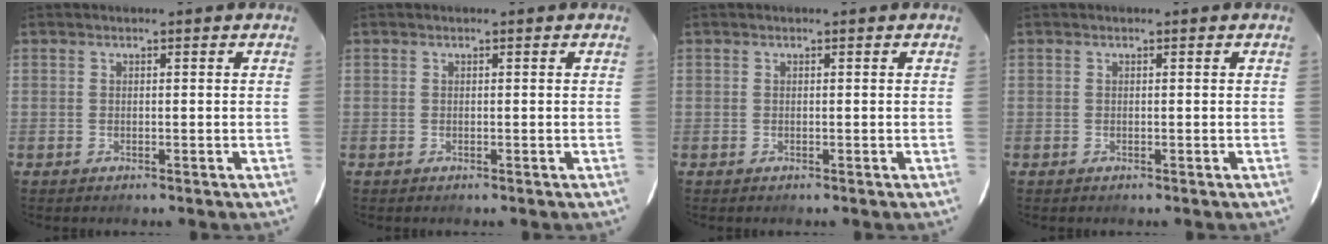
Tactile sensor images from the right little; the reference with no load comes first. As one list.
[{"total": 0.0}, {"total": 0.0}, {"total": 0.0}]